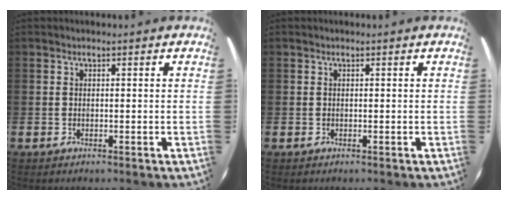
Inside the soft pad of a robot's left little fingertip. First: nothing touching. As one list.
[{"total": 0.0}]